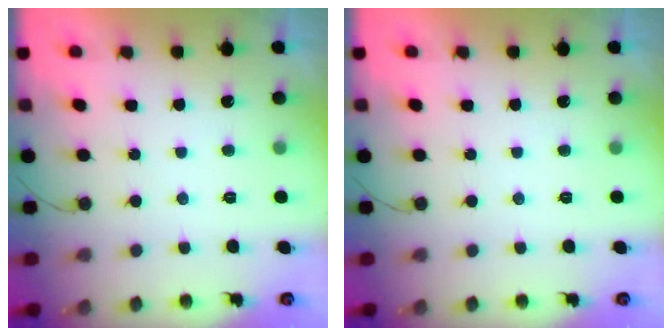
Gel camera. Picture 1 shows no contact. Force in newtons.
{"total": 0.0}